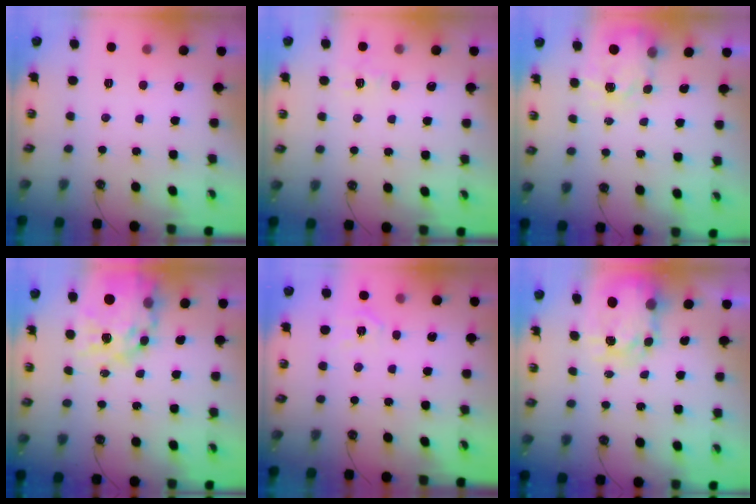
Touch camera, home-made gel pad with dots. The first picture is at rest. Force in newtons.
{"total": 6.5, "press": 6.5, "slide": 0.6}
{"total": 3.8, "press": 3.8, "slide": 0.6}
{"total": 18.6, "press": 18.6, "slide": 1.8}
{"total": 5.0, "press": 4.9, "slide": 0.5}
{"total": 6.6, "press": 6.6, "slide": 0.6}